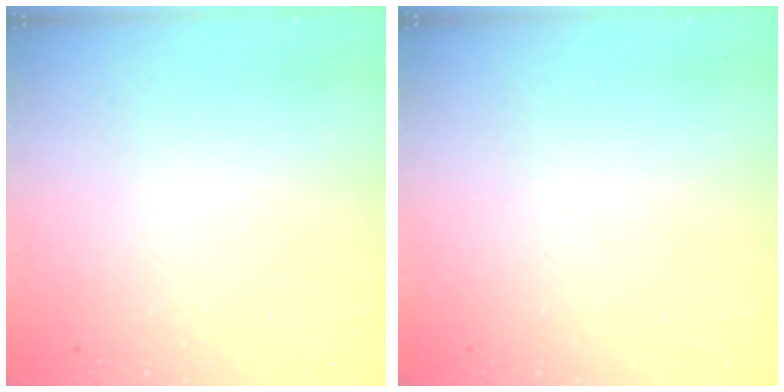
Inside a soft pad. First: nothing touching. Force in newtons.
{"total": 0.0}